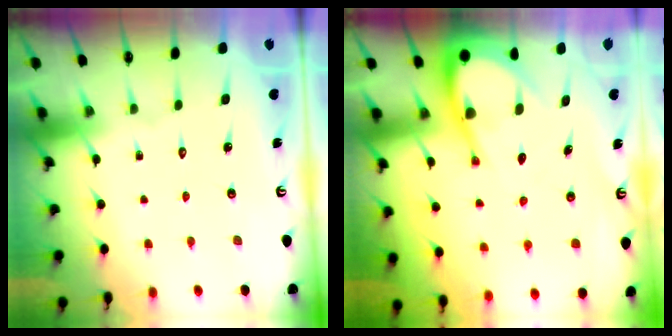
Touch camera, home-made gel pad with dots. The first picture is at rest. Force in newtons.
{"total": 7.9, "press": 7.8, "slide": 1.0}